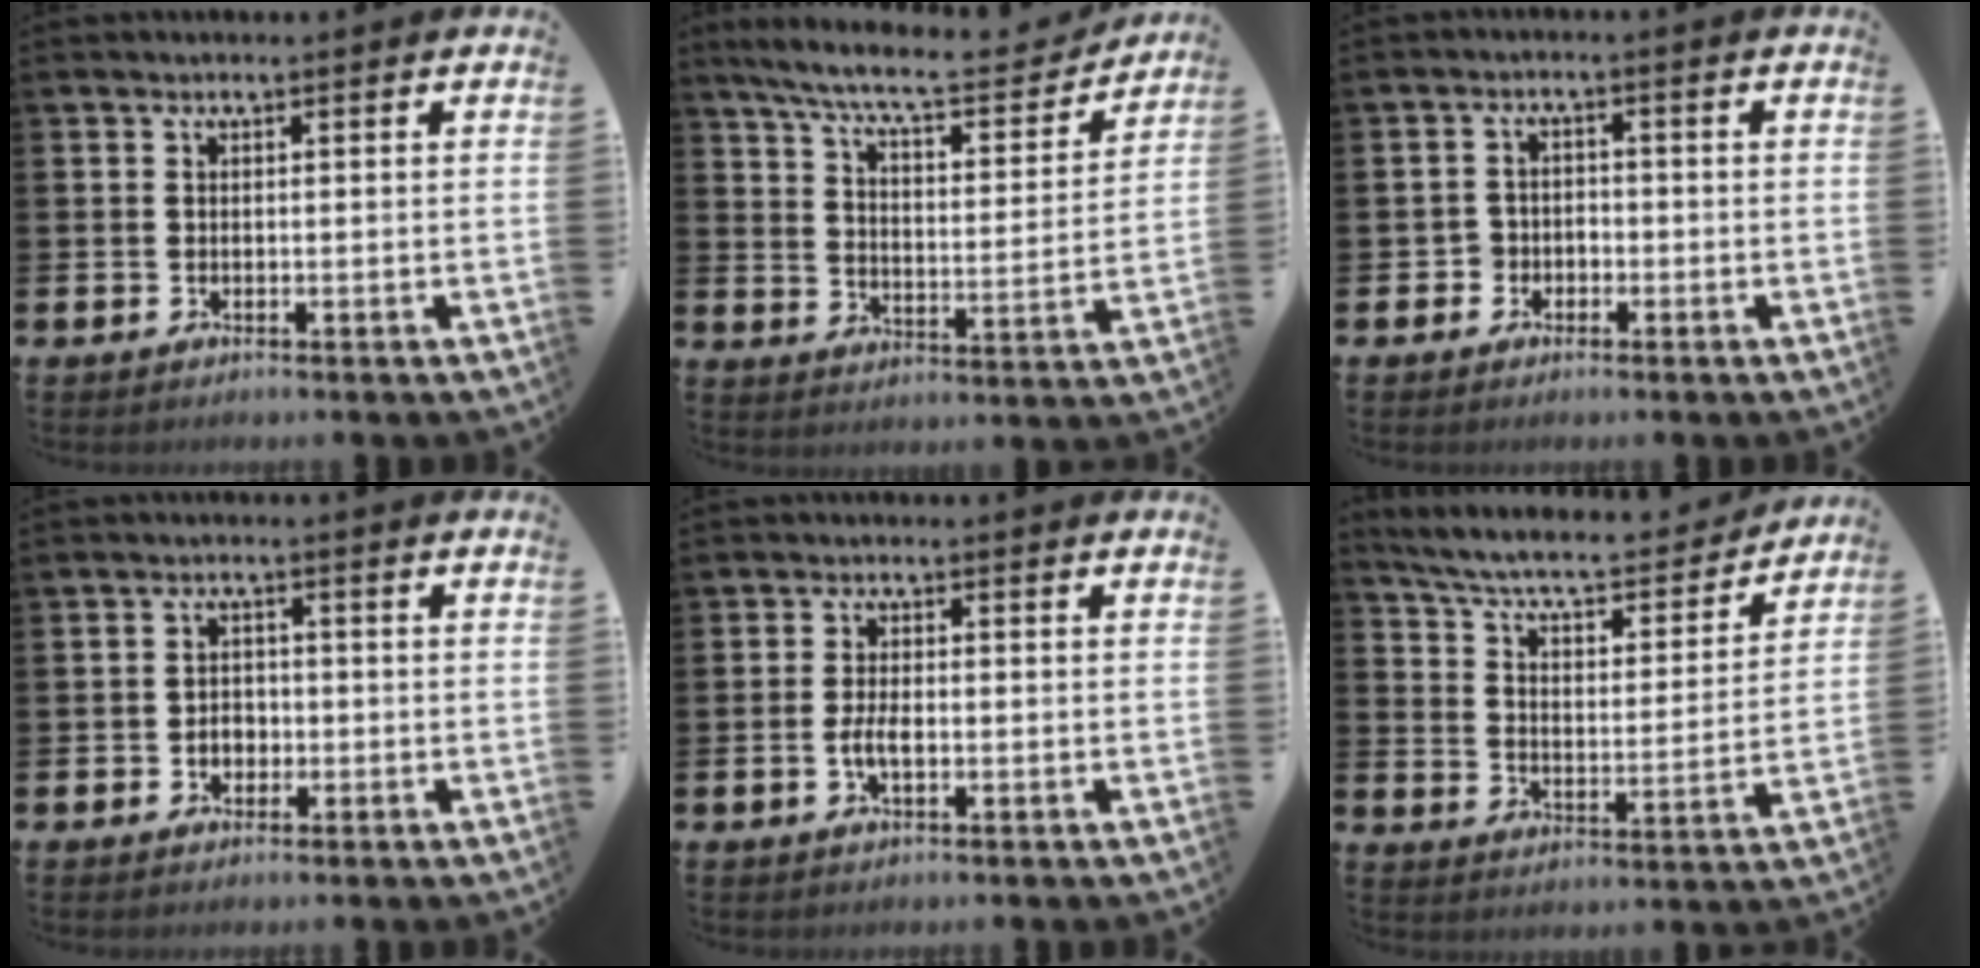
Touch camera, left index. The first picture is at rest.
{"total": 9.0, "force": [8.0, 1.5, 3.8], "torque": [-0.097, -0.052, 0.135]}
{"total": 2.5, "force": [-1.4, 2.0, 0.2], "torque": [-0.018, 0.009, -0.033]}
{"total": 2.3, "force": [-0.7, 1.9, 1.1], "torque": [-0.012, 0.001, -0.019]}
{"total": 2.6, "force": [-0.6, 1.1, 2.3], "torque": [-0.041, 0.001, -0.013]}
{"total": 7.2, "force": [6.5, 1.5, 2.7], "torque": [-0.081, -0.049, 0.106]}